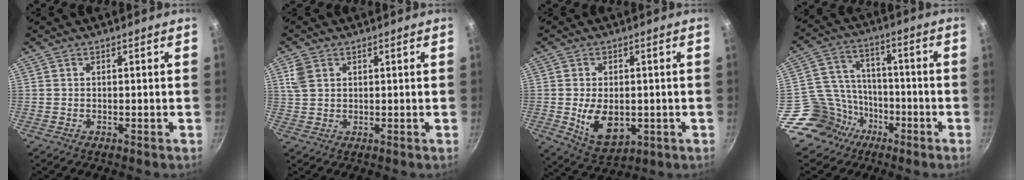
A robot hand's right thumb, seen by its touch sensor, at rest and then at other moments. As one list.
[{"total": 4.0, "force": [1.5, 3.0, 2.2], "torque": [-0.039, 0.002, 0.033]}, {"total": 9.9, "force": [-1.2, 6.4, 7.5], "torque": [-0.112, -0.009, 0.000]}, {"total": 11.5, "force": [-6.6, 9.3, 1.4], "torque": [0.016, 0.073, -0.119]}]